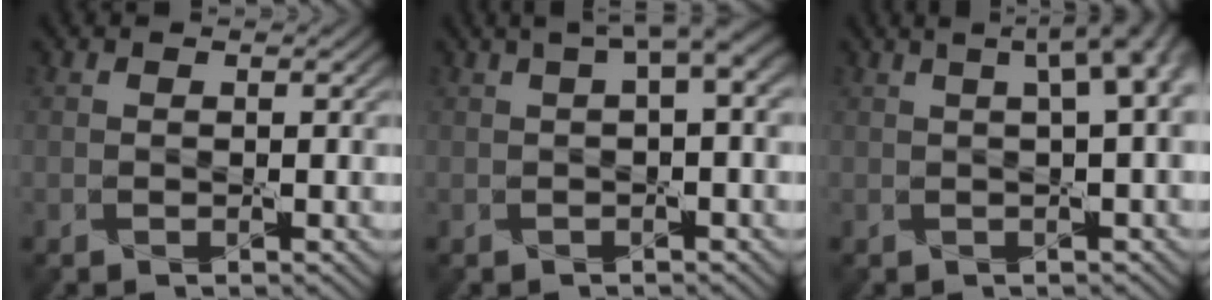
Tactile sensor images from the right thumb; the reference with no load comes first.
{"total": 3.9, "force": [1.2, 0.8, 3.7], "torque": [-0.054, 0.015, 0.019]}
{"total": 7.1, "force": [2.0, 2.4, 6.4], "torque": [-0.057, 0.034, 0.017]}